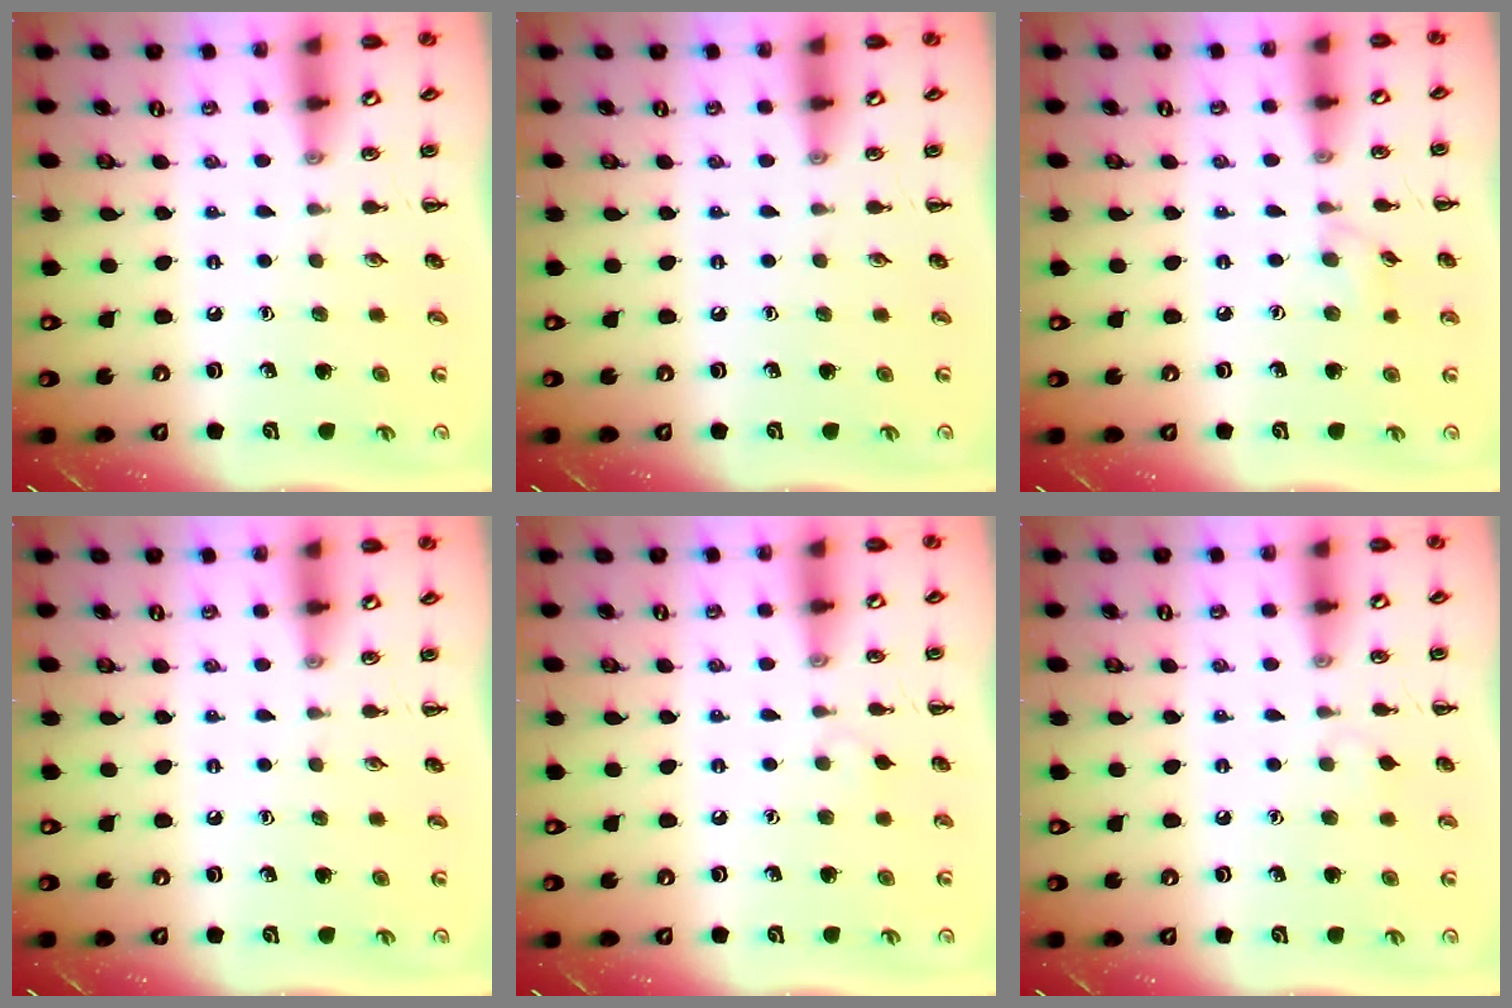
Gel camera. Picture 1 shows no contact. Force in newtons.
{"total": 0.0}
{"total": 4.8, "press": 4.4, "slide": 1.9}
{"total": 0.0}
{"total": 3.1, "press": 2.9, "slide": 1.3}
{"total": 2.8, "press": 2.6, "slide": 1.1}